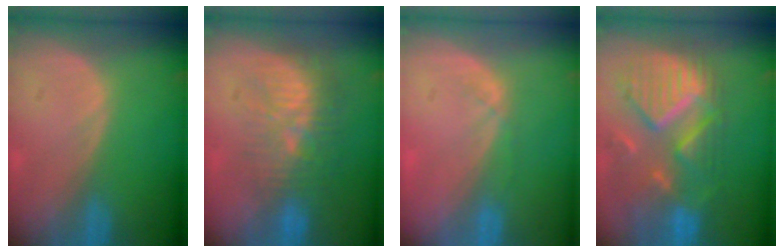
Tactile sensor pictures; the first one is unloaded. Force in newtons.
{"total": 9.7, "press": 8.9, "slide": 3.8}
{"total": 1.7, "press": 1.5, "slide": 0.8}
{"total": 12.0, "press": 10.5, "slide": 5.8}